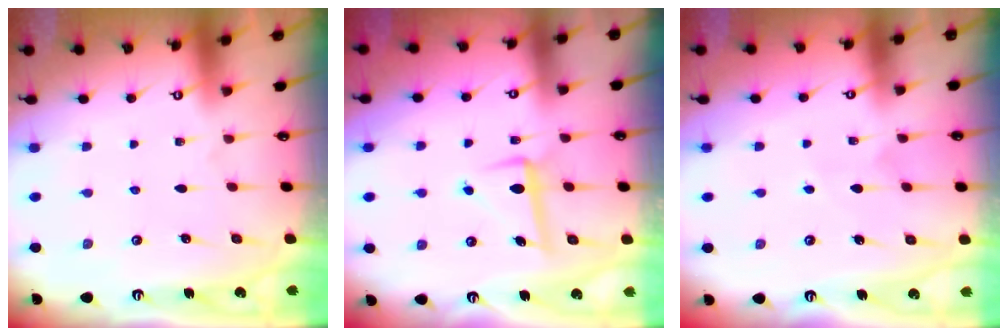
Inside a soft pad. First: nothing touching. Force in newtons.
{"total": 6.6, "press": 6.5, "slide": 1.1}
{"total": 4.6, "press": 4.5, "slide": 0.9}